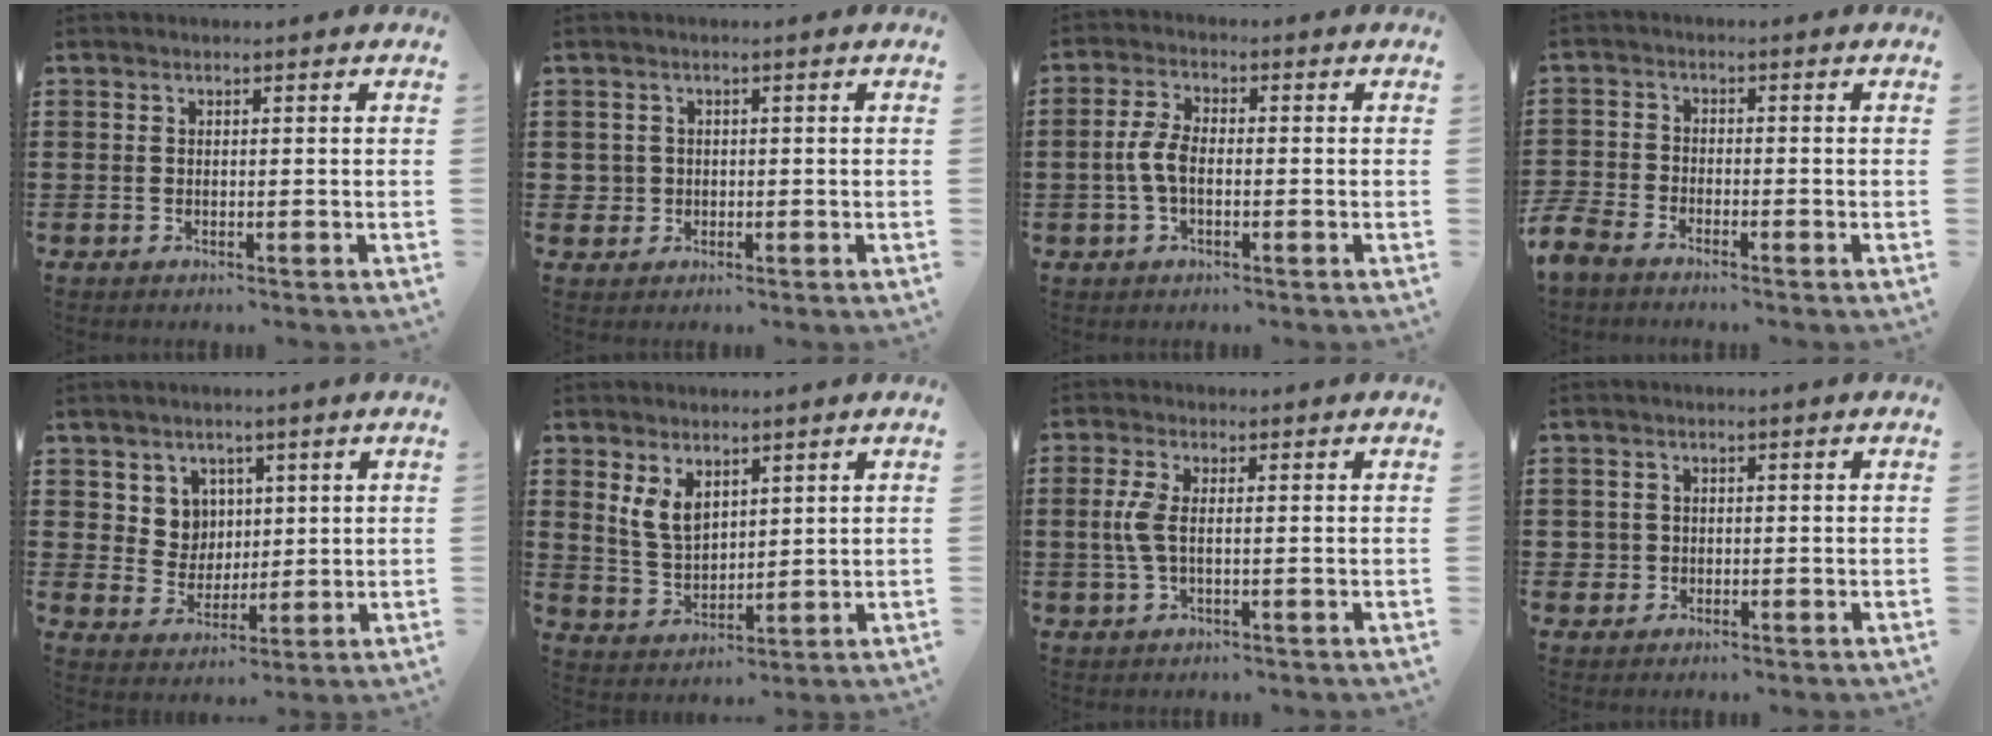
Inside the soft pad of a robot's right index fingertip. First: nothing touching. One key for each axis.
{"total": 1.6, "fx": -0.3, "fy": 1.6, "fz": 0.0, "tx": -0.008, "ty": 0.005, "tz": -0.010}
{"total": 4.4, "fx": -0.9, "fy": 2.0, "fz": 3.8, "tx": -0.104, "ty": -0.007, "tz": -0.027}
{"total": 3.2, "fx": -3.1, "fy": 0.7, "fz": 0.4, "tx": -0.031, "ty": -0.003, "tz": -0.073}
{"total": 5.4, "fx": 2.5, "fy": 4.7, "fz": 0.9, "tx": -0.035, "ty": 0.006, "tz": 0.045}
{"total": 5.1, "fx": 2.7, "fy": 3.0, "fz": 3.2, "tx": -0.080, "ty": 0.003, "tz": 0.047}
{"total": 3.8, "fx": -0.1, "fy": 1.2, "fz": 3.6, "tx": -0.097, "ty": -0.010, "tz": -0.011}
{"total": 1.6, "fx": -0.4, "fy": 1.5, "fz": 0.0, "tx": -0.006, "ty": 0.006, "tz": -0.012}